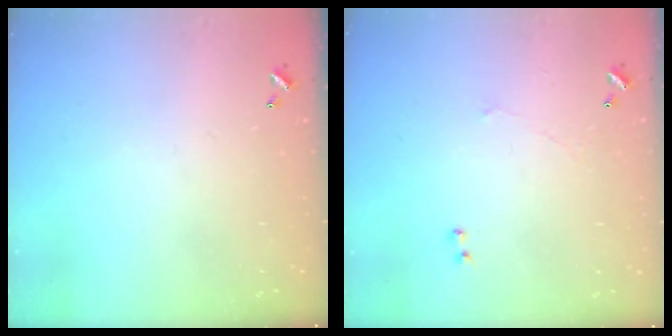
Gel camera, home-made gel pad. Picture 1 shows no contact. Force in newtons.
{"total": 0.7, "press": 0.0, "slide": 0.7}